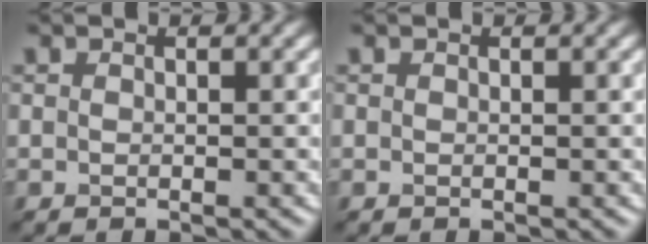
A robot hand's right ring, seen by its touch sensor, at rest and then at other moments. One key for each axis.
{"total": 0.0}